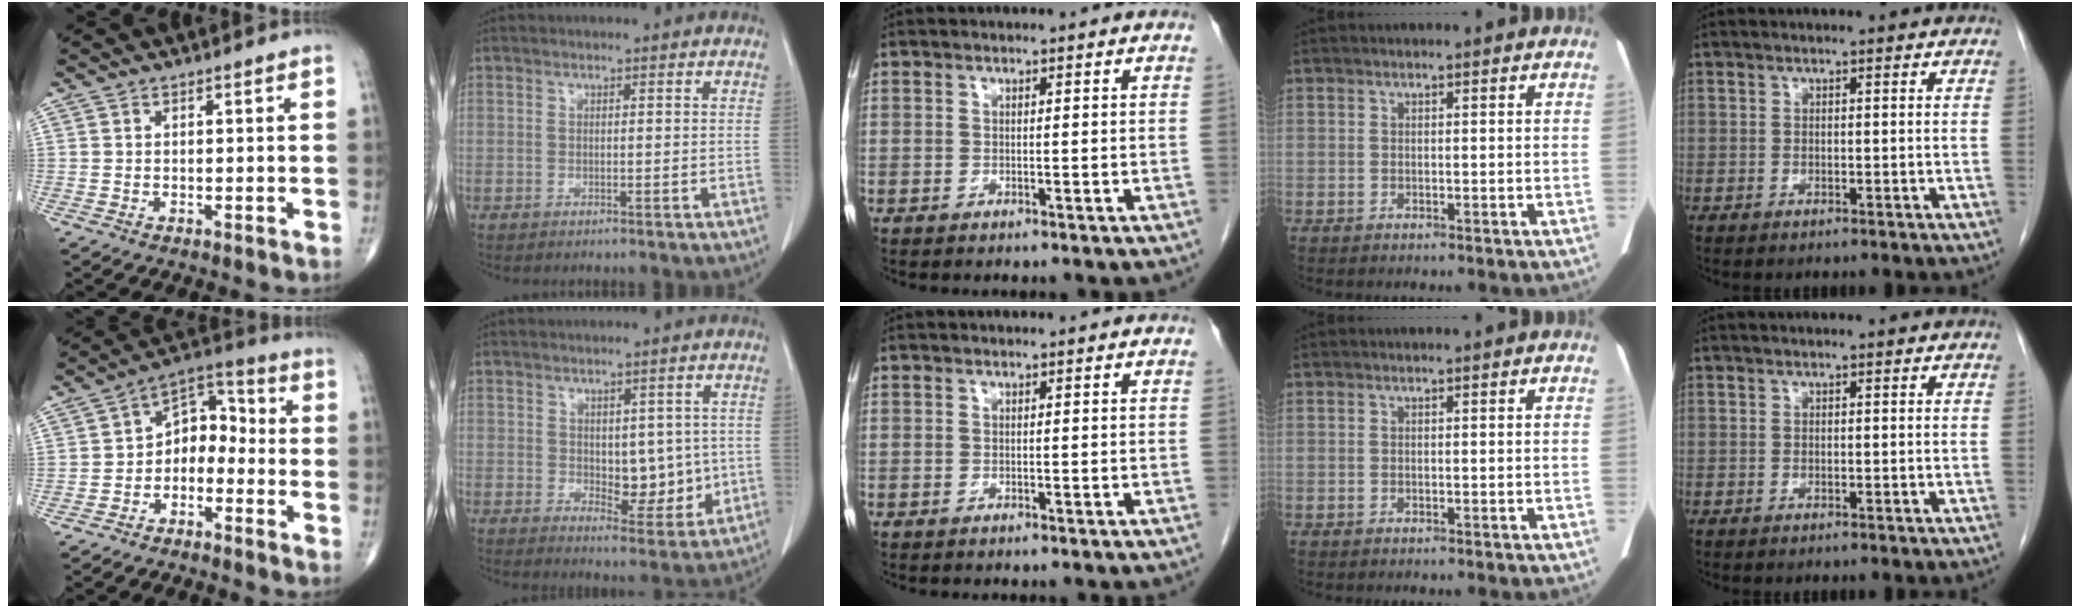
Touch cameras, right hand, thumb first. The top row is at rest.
{"thumb": {"total": 8.4, "force": [-2.4, 5.9, 5.5], "torque": [-0.059, 0.053, -0.058]}, "index": {"total": 6.9, "force": [0.2, 3.7, 5.8], "torque": [-0.067, -0.003, 0.019]}}